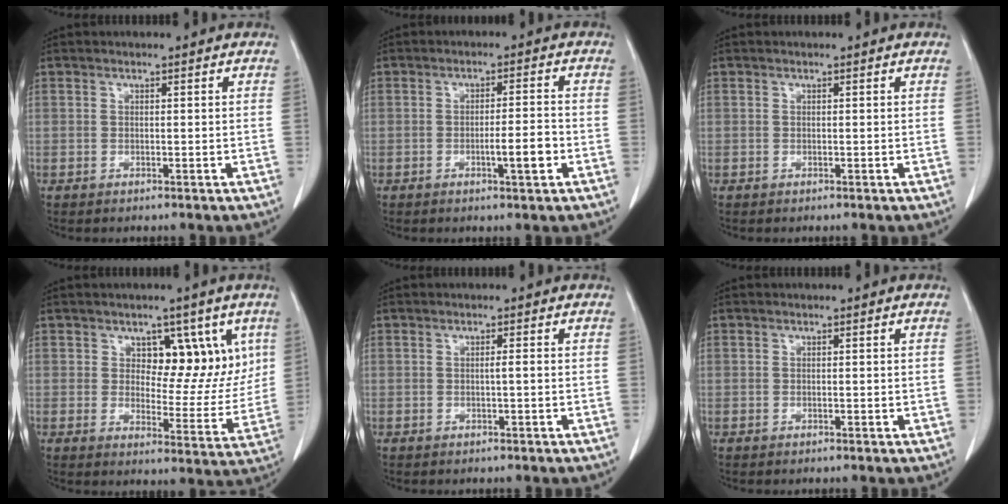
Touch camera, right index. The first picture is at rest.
{"total": 4.5, "force": [-1.6, 0.3, 4.2], "torque": [-0.064, -0.002, -0.024]}
{"total": 0.0}
{"total": 9.5, "force": [4.3, 5.2, 6.6], "torque": [-0.068, 0.005, 0.068]}
{"total": 0.8, "force": [-0.1, -0.1, 0.7], "torque": [-0.011, 0.001, -0.002]}
{"total": 0.0}